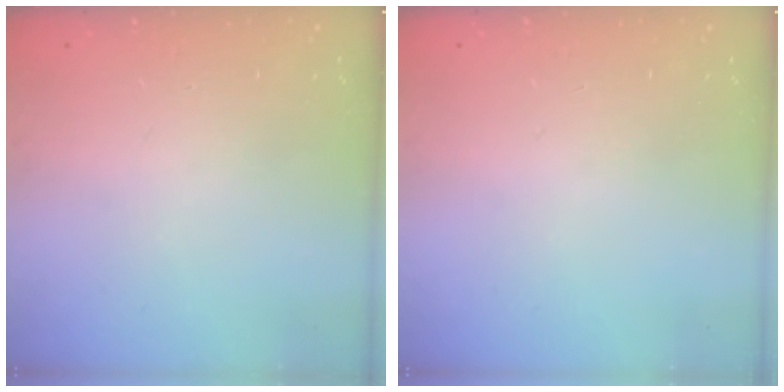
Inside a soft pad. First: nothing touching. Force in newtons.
{"total": 0.0}